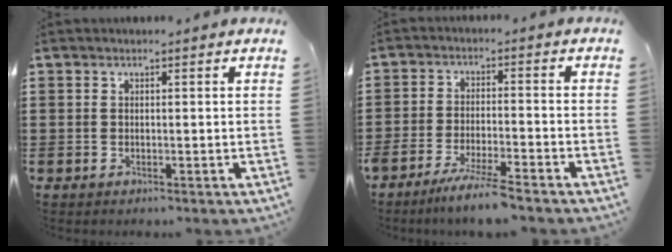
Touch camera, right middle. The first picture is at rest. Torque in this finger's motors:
{"motor_torque": [1.45, -0.69, 0.31, 0.13]}